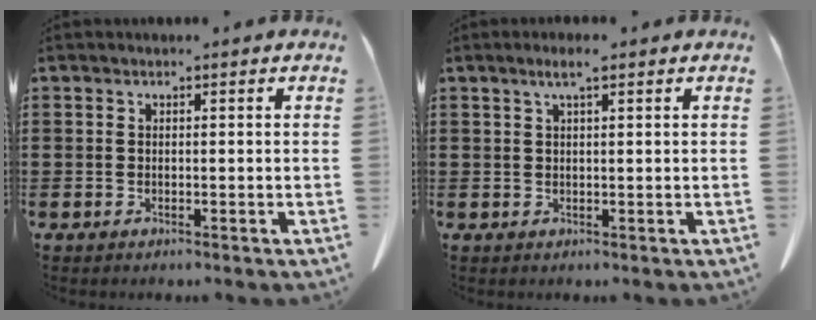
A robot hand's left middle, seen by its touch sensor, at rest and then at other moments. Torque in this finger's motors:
{"motor_torque": [0.51, 0.42, 0.01, 0.03]}